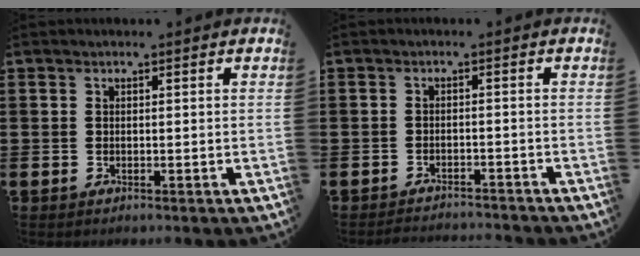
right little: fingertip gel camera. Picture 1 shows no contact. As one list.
[{"total": 1.9, "force": [-1.9, -0.1, -0.1], "torque": [-0.003, 0.004, -0.040]}]